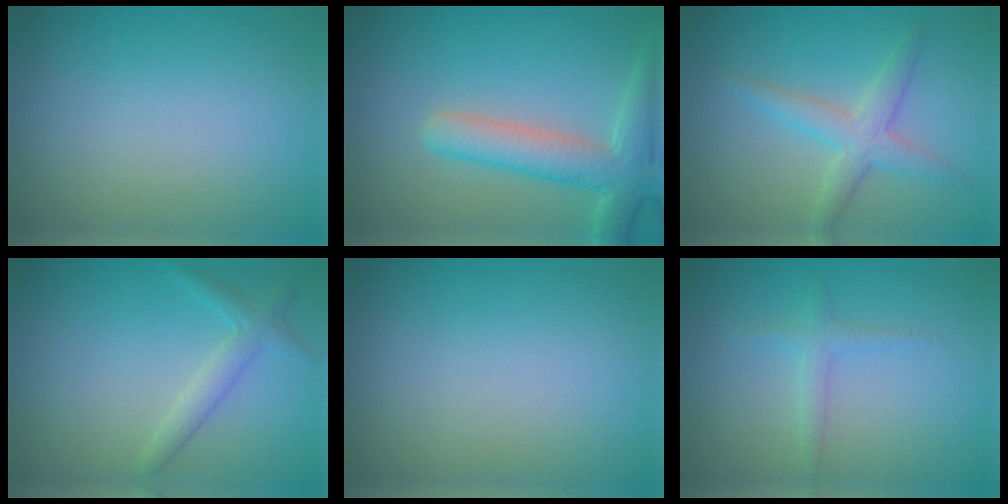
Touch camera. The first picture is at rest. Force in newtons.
{"total": 5.3, "press": 5.3, "slide": 0.4}
{"total": 2.9, "press": 2.9, "slide": 0.1}
{"total": 1.9, "press": 1.9, "slide": 0.1}
{"total": 0.0}
{"total": 1.3, "press": 1.3, "slide": 0.0}